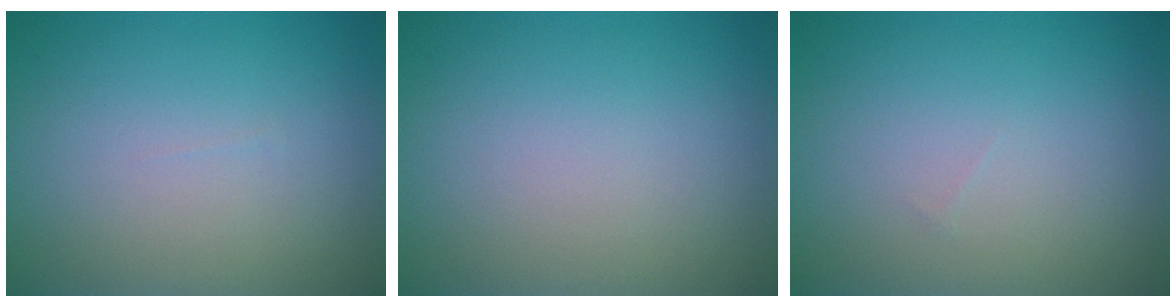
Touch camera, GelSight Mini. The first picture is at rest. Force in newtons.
{"total": 0.0}
{"total": 0.0}